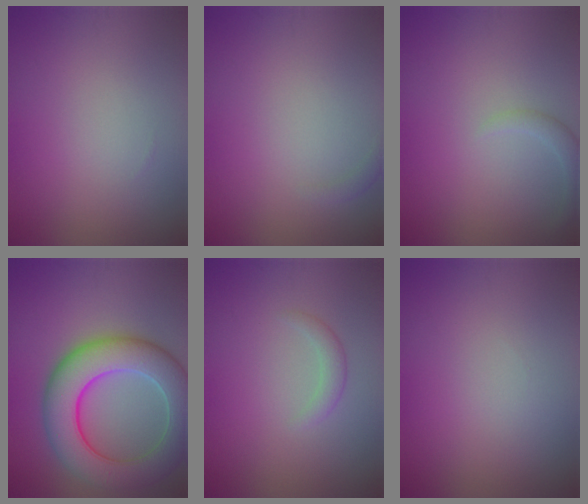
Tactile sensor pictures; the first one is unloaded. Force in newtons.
{"total": 0.6, "press": 0.6, "slide": 0.2}
{"total": 1.5, "press": 1.5, "slide": 0.2}
{"total": 10.3, "press": 10.3, "slide": 0.6}
{"total": 1.3, "press": 1.3, "slide": 0.1}
{"total": 0.0}